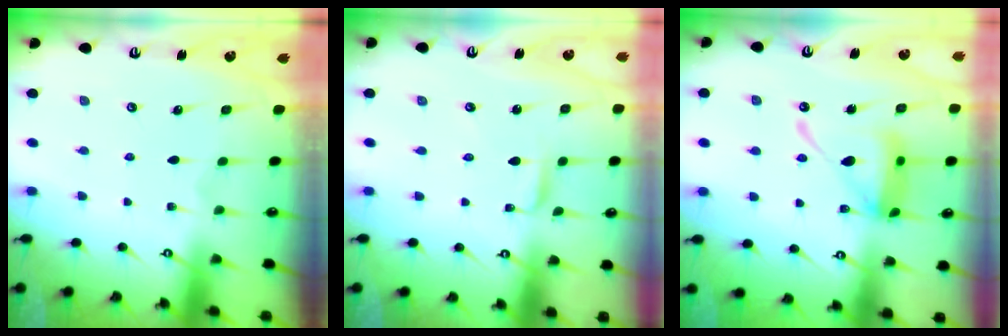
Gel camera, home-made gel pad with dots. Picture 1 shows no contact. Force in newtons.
{"total": 1.9, "press": 1.9, "slide": 0.2}
{"total": 14.5, "press": 14.4, "slide": 1.6}